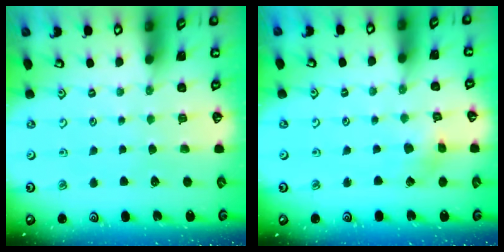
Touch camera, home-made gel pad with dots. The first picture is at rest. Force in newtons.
{"total": 2.3, "press": 2.3, "slide": 0.2}